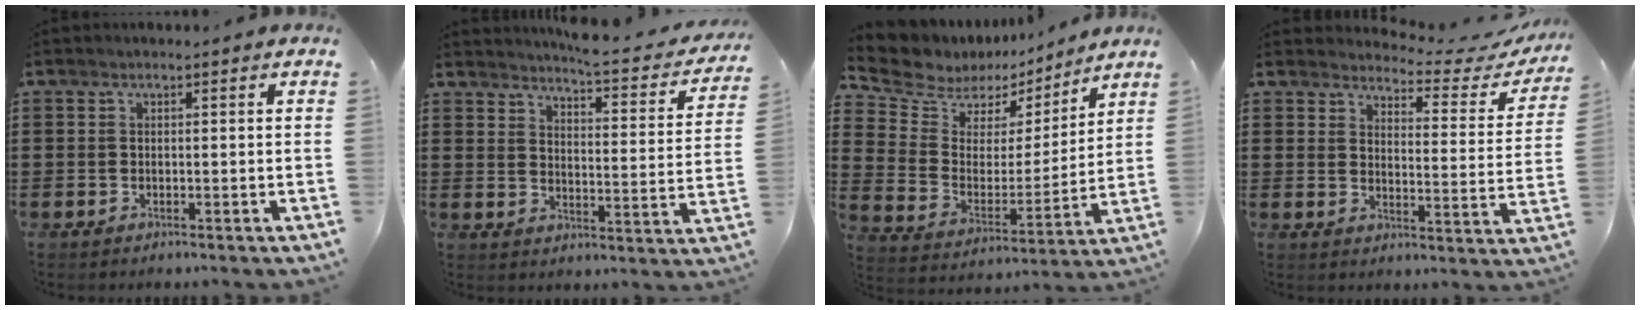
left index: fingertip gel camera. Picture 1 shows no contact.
{"total": 4.6, "force": [4.4, -0.3, 1.4], "torque": [-0.042, -0.032, 0.069]}
{"total": 6.4, "force": [5.3, 3.6, 0.1], "torque": [-0.049, -0.042, 0.091]}
{"total": 3.5, "force": [3.3, 0.5, 1.1], "torque": [-0.036, -0.026, 0.049]}